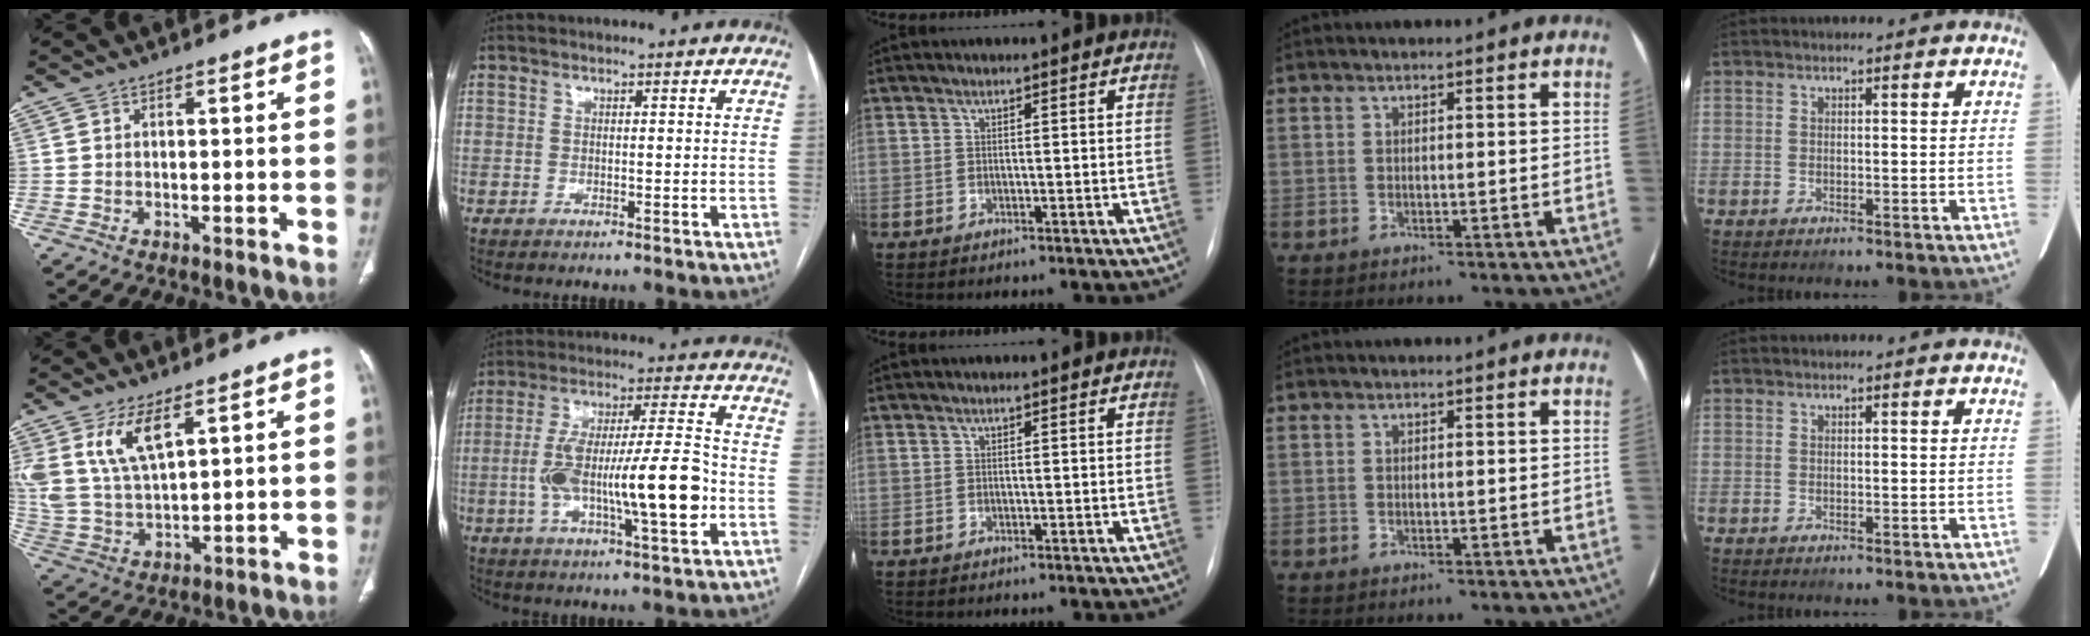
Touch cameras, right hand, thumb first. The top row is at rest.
{"thumb": {"total": 11.0, "force": [5.7, 4.7, 8.1], "torque": [-0.165, -0.022, 0.128]}, "index": {"total": 16.5, "force": [-3.3, 2.2, 16.0], "torque": [-0.287, 0.011, -0.053]}}